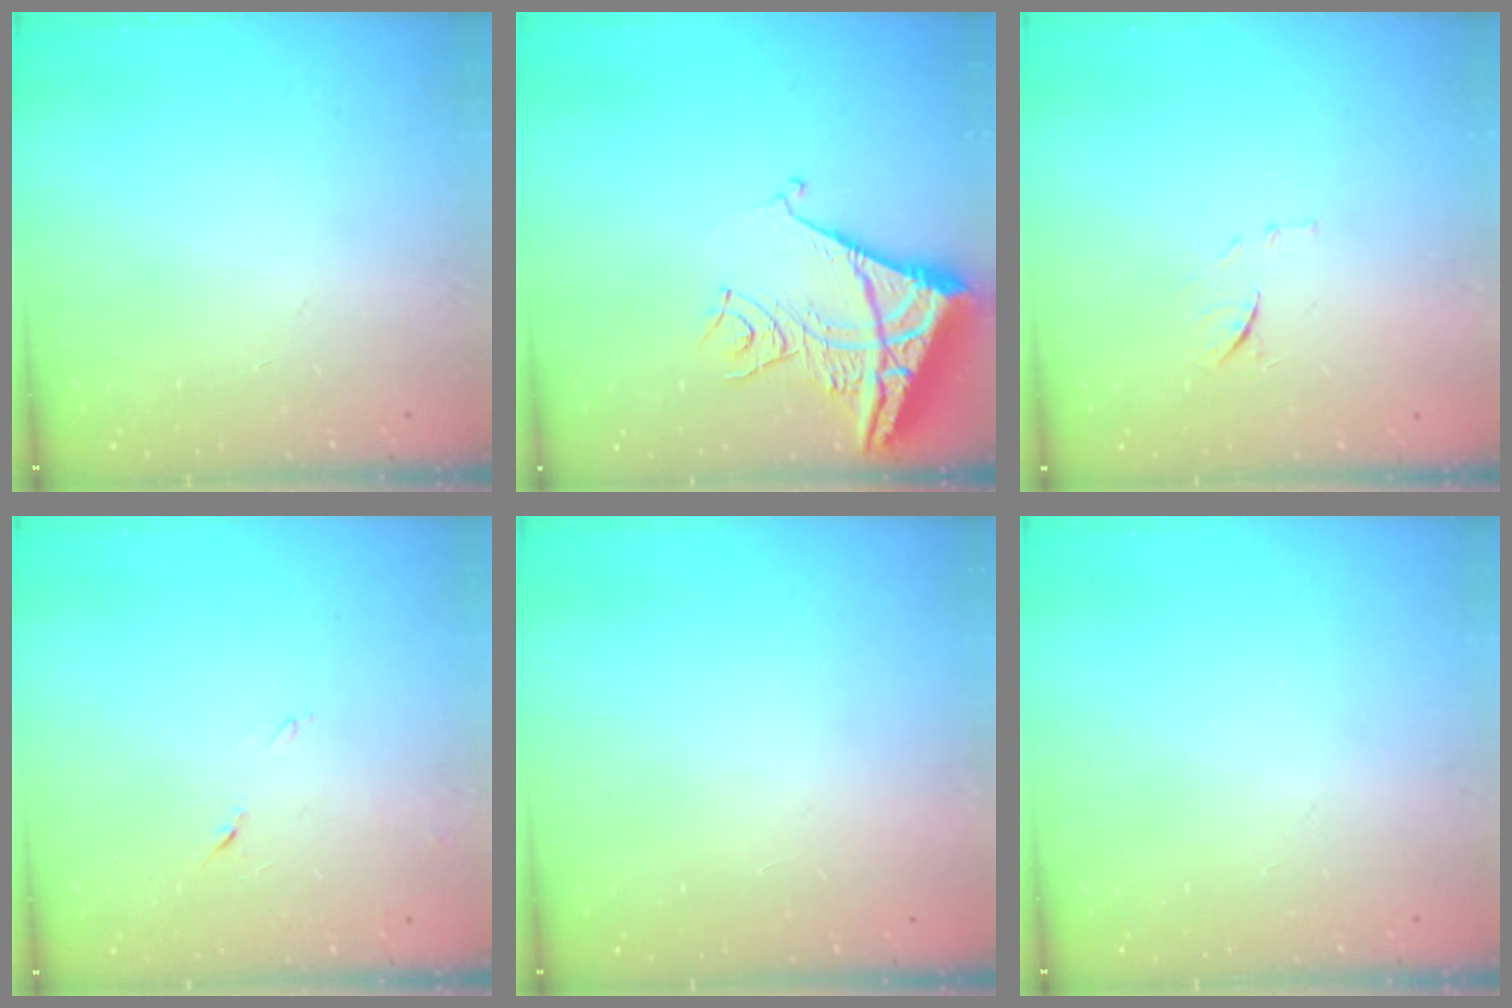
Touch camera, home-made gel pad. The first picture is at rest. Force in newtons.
{"total": 12.2, "press": 12.1, "slide": 1.5}
{"total": 6.2, "press": 6.2, "slide": 1.0}
{"total": 6.1, "press": 6.1, "slide": 0.6}
{"total": 1.5, "press": 1.5, "slide": 0.1}
{"total": 0.0}